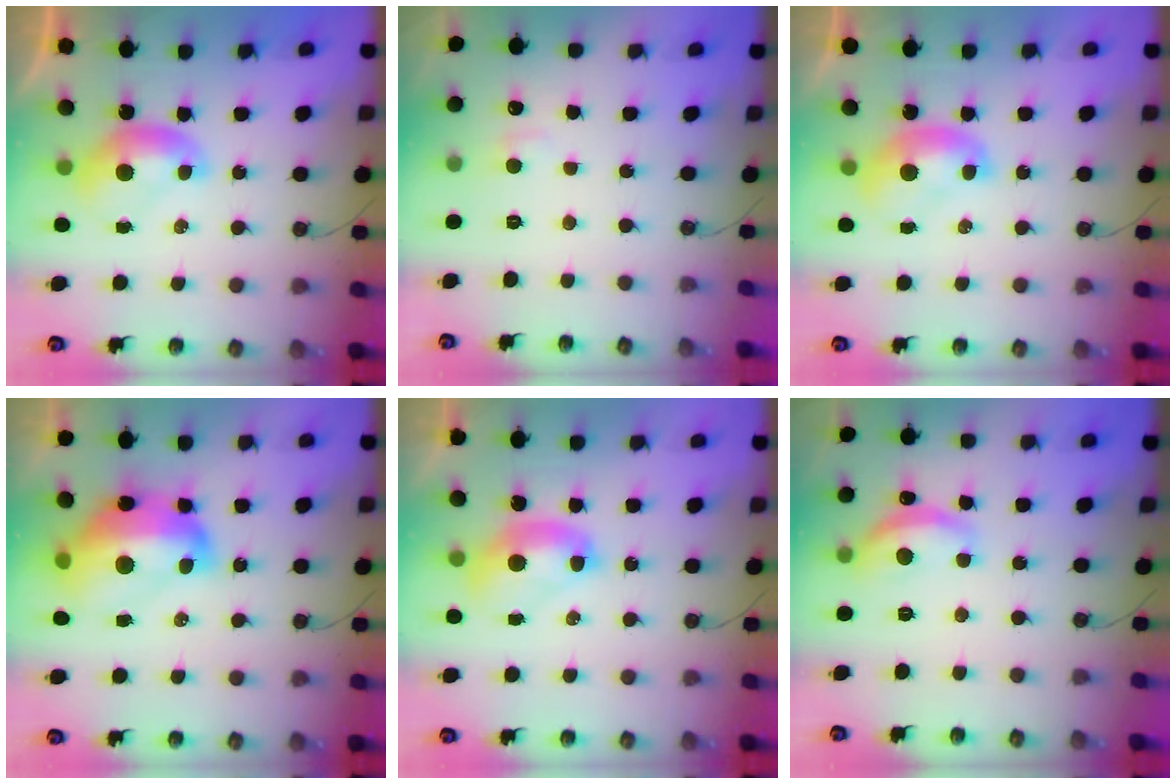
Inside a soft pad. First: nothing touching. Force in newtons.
{"total": 0.9, "press": 0.6, "slide": 0.6}
{"total": 1.4, "press": 1.4, "slide": 0.3}
{"total": 13.0, "press": 12.9, "slide": 1.6}
{"total": 2.5, "press": 2.5, "slide": 0.1}
{"total": 8.1, "press": 8.0, "slide": 0.6}